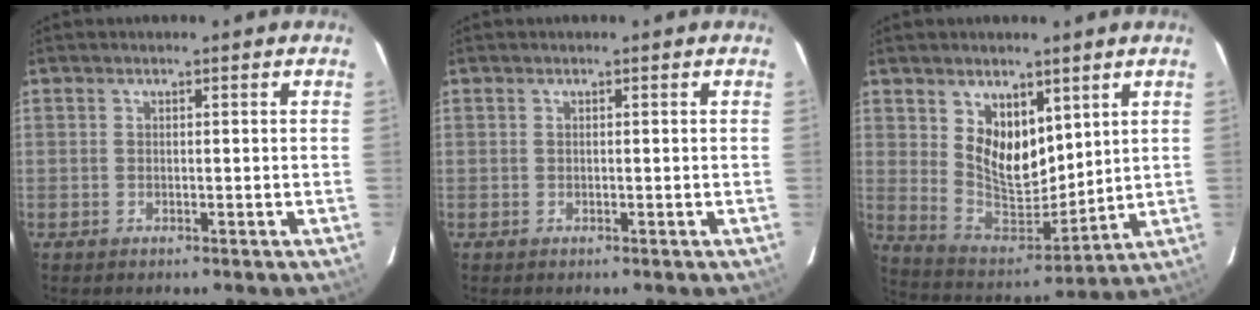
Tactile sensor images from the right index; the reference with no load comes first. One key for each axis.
{"total": 0.0}
{"total": 11.9, "fx": 5.3, "fy": 7.3, "fz": 7.8, "tx": -0.135, "ty": -0.006, "tz": 0.117}